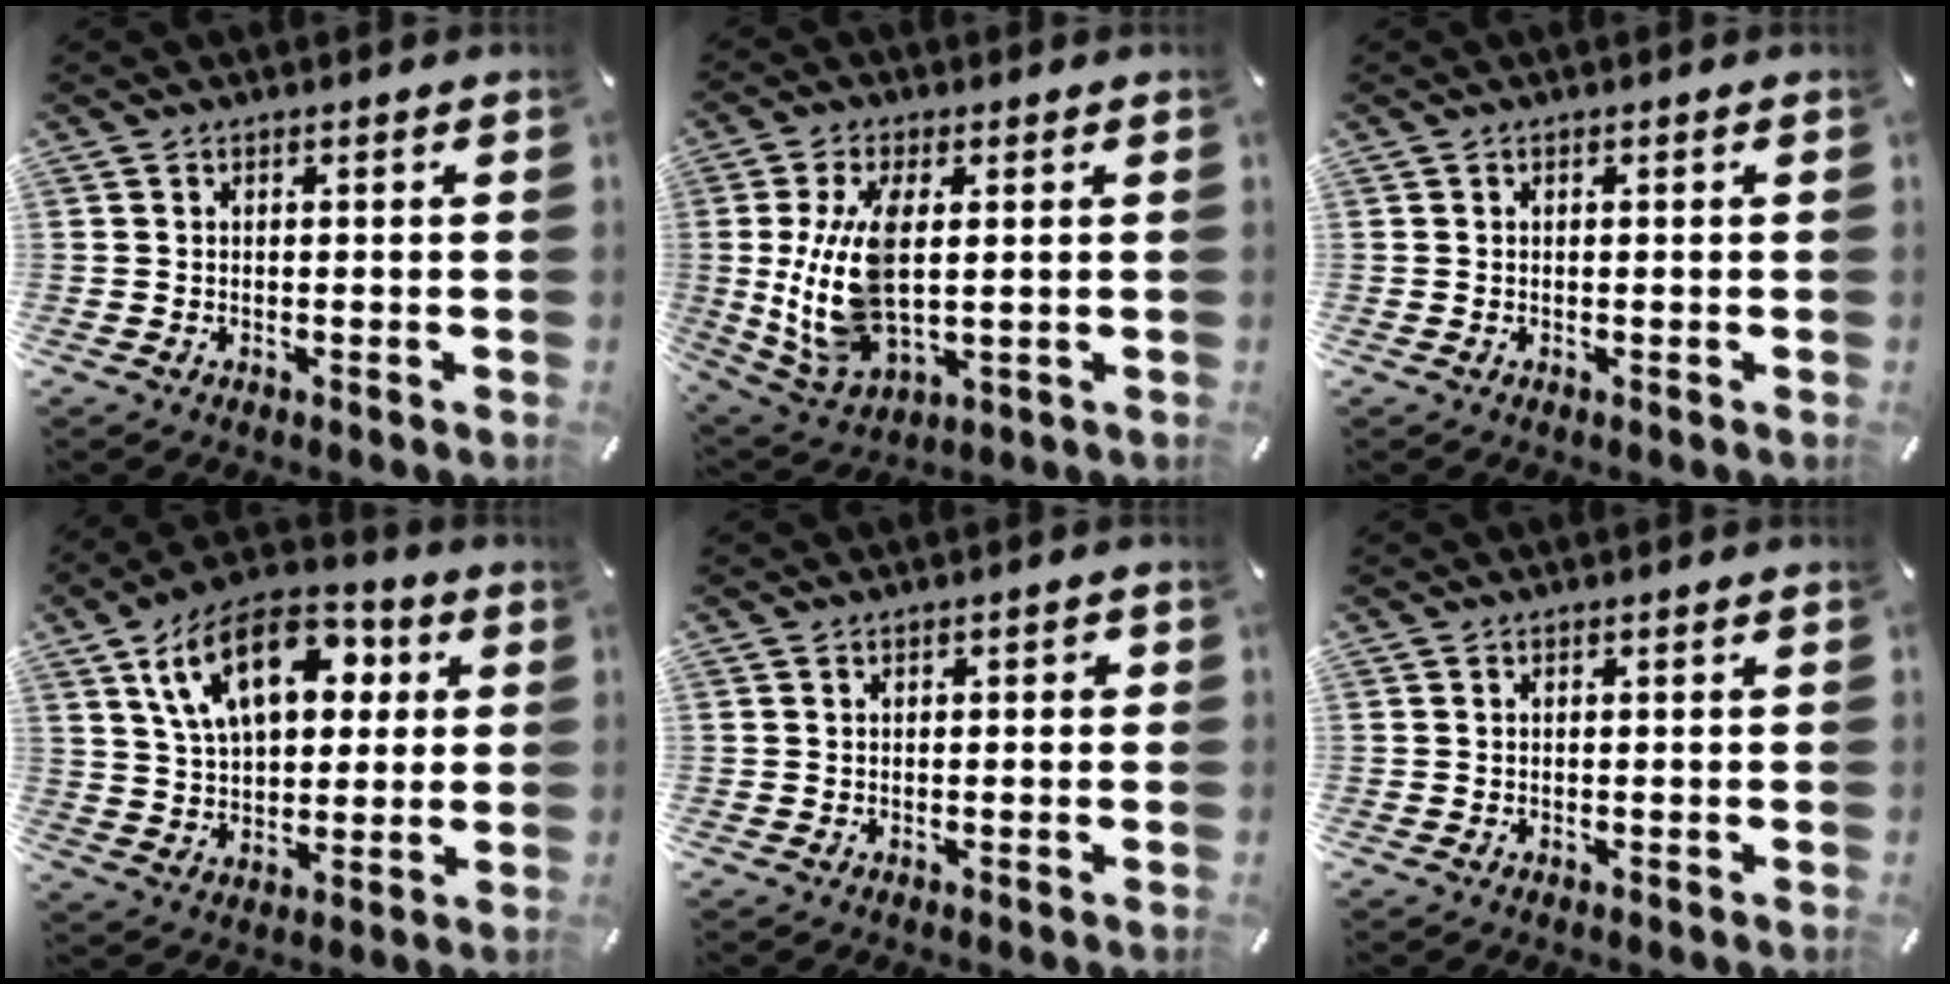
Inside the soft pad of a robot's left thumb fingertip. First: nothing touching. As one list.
[{"total": 14.2, "force": [1.7, 7.1, 12.2], "torque": [-0.276, -0.013, 0.032]}, {"total": 0.0}, {"total": 18.0, "force": [7.2, 11.1, 12.2], "torque": [-0.218, -0.007, 0.124]}, {"total": 1.0, "force": [0.0, 0.6, 0.8], "torque": [-0.016, 0.004, -0.003]}, {"total": 0.0}]